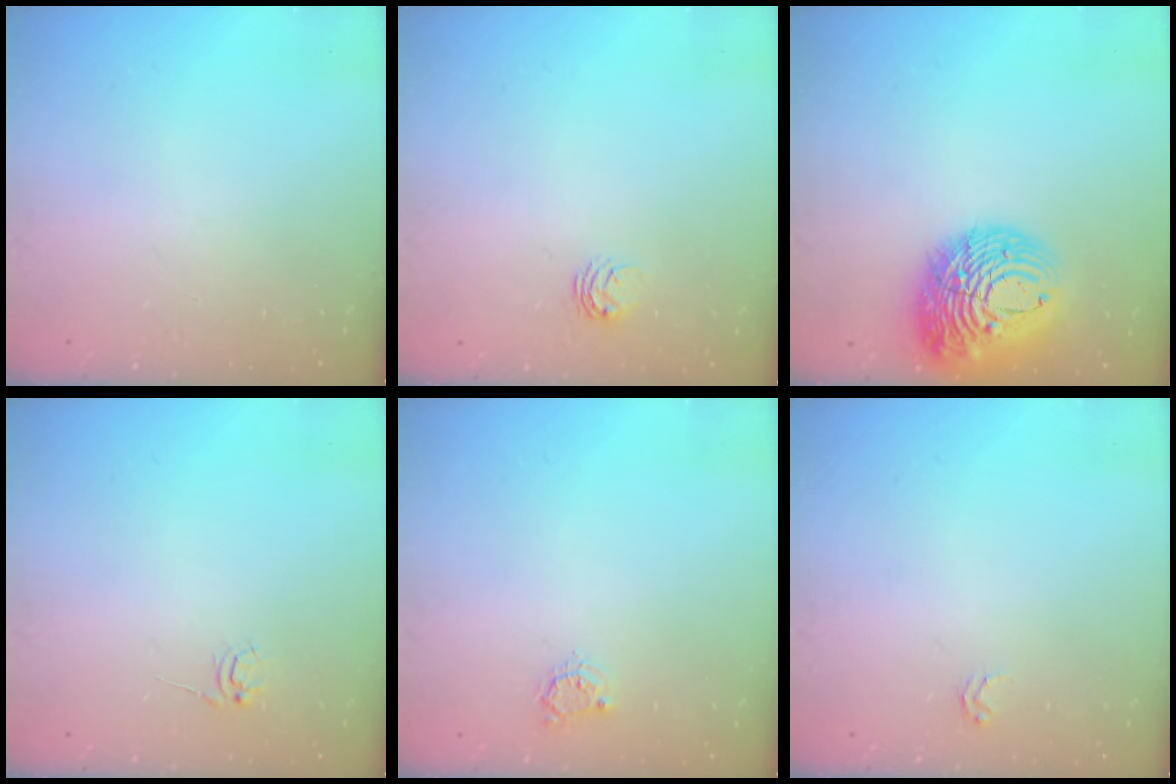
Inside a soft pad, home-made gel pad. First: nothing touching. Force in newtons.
{"total": 3.7, "press": 3.6, "slide": 0.4}
{"total": 18.0, "press": 17.9, "slide": 2.0}
{"total": 2.5, "press": 2.5, "slide": 0.2}
{"total": 3.3, "press": 3.3, "slide": 0.4}
{"total": 2.5, "press": 2.5, "slide": 0.3}